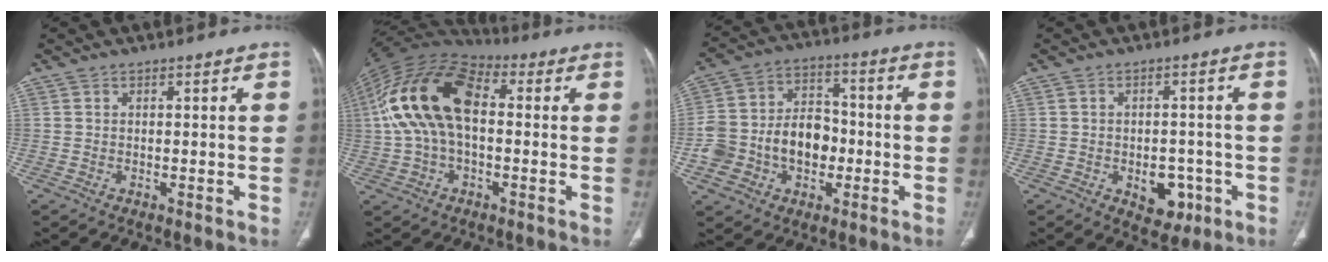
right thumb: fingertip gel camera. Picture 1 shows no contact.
{"total": 18.0, "force": [1.5, 10.4, 14.6], "torque": [-0.285, 0.039, 0.020]}
{"total": 15.3, "force": [-3.4, 12.1, 8.8], "torque": [-0.116, 0.047, -0.054]}
{"total": 6.9, "force": [-2.4, 4.6, 4.4], "torque": [-0.028, 0.014, -0.022]}